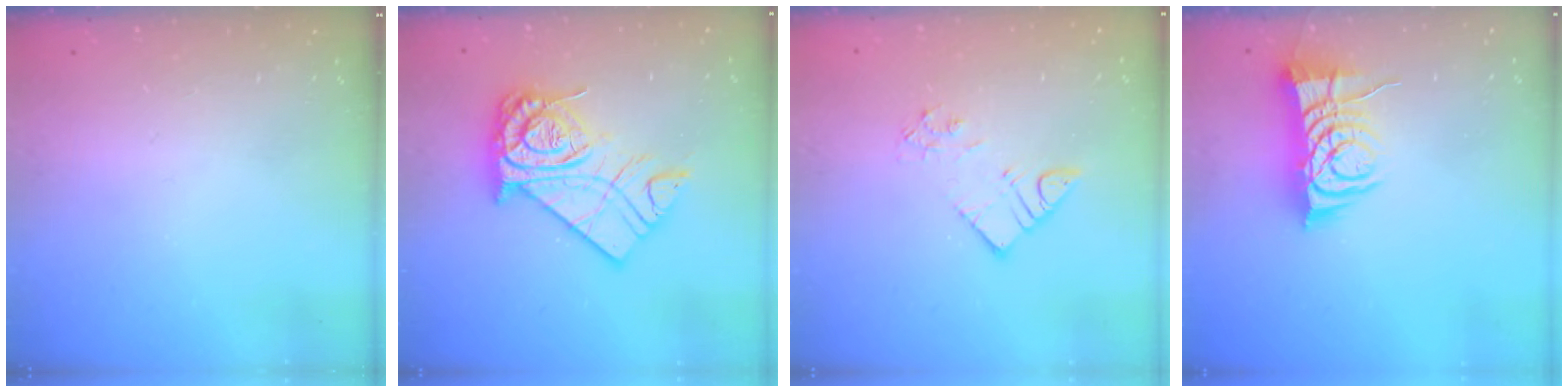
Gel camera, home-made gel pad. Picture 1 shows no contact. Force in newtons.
{"total": 18.2, "press": 18.1, "slide": 1.6}
{"total": 6.3, "press": 6.3, "slide": 0.4}
{"total": 9.2, "press": 9.1, "slide": 1.1}